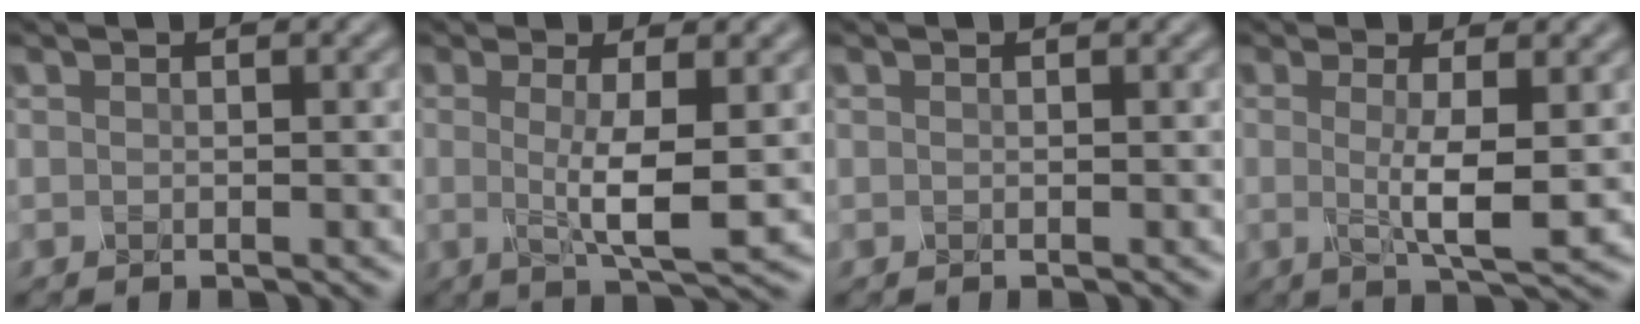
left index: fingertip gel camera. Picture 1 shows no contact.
{"total": 4.5, "force": [0.0, 0.8, 4.4], "torque": [-0.076, -0.013, 0.000]}
{"total": 0.0}
{"total": 4.1, "force": [-0.1, 0.7, 4.0], "torque": [-0.066, -0.012, 0.000]}